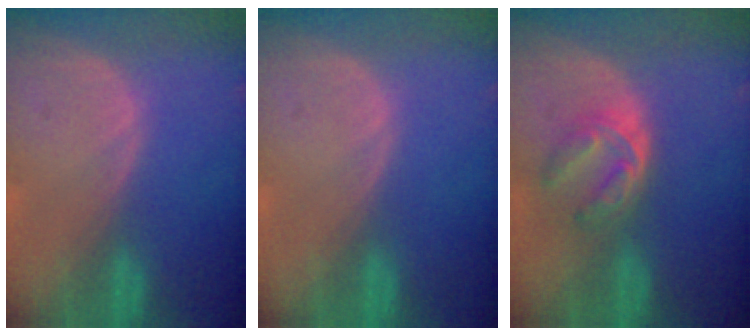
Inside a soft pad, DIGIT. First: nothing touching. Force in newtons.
{"total": 0.0}
{"total": 6.3, "press": 5.0, "slide": 3.8}